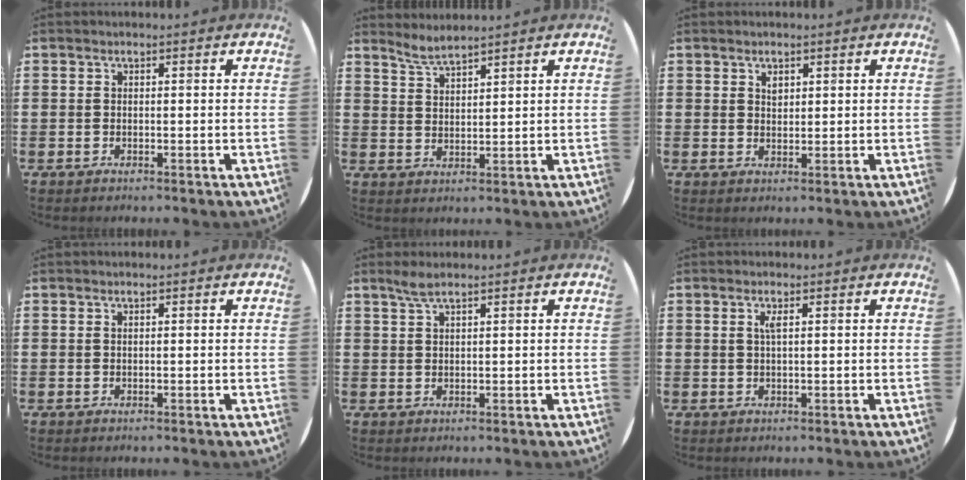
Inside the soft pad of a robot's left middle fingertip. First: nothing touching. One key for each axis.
{"total": 3.1, "fx": 3.0, "fy": -0.2, "fz": 0.4, "tx": -0.015, "ty": -0.008, "tz": 0.056}
{"total": 1.2, "fx": 1.0, "fy": 0.7, "fz": 0.3, "tx": 0.008, "ty": -0.003, "tz": 0.015}
{"total": 0.0}
{"total": 1.9, "fx": 1.5, "fy": 0.1, "fz": 1.2, "tx": -0.024, "ty": 0.003, "tz": 0.026}
{"total": 1.2, "fx": 0.5, "fy": 0.1, "fz": 1.1, "tx": -0.021, "ty": 0.003, "tz": 0.008}